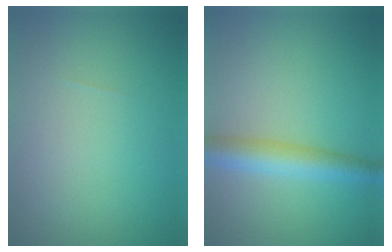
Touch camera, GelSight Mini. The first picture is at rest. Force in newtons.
{"total": 4.1, "press": 4.1, "slide": 0.1}